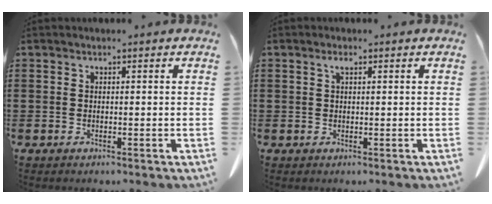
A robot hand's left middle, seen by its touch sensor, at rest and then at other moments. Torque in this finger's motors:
{"motor_torque": [1.19, 0.96, 0.00, 0.00]}